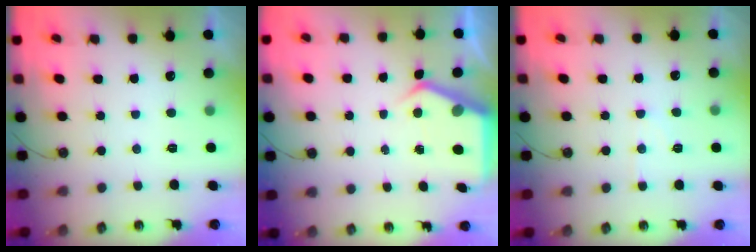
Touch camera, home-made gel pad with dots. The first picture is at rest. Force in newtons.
{"total": 5.1, "press": 5.1, "slide": 0.3}
{"total": 6.6, "press": 6.5, "slide": 0.6}